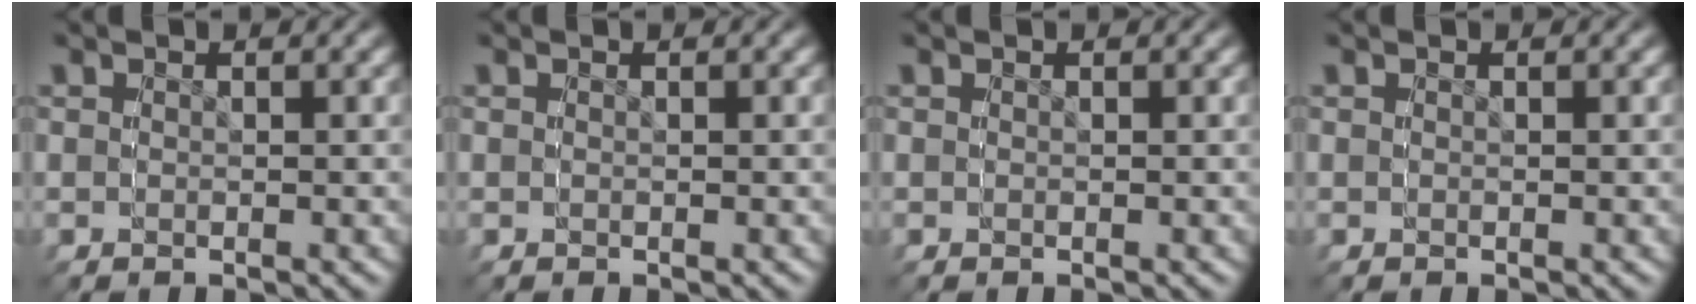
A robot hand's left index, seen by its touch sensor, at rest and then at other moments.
{"total": 0.0}
{"total": 0.0}
{"total": 0.0}